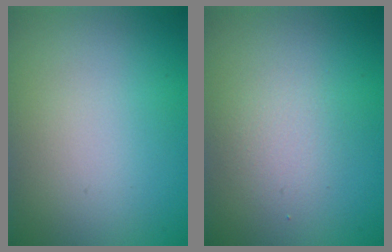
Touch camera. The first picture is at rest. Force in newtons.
{"total": 1.9, "press": 1.9, "slide": 0.0}